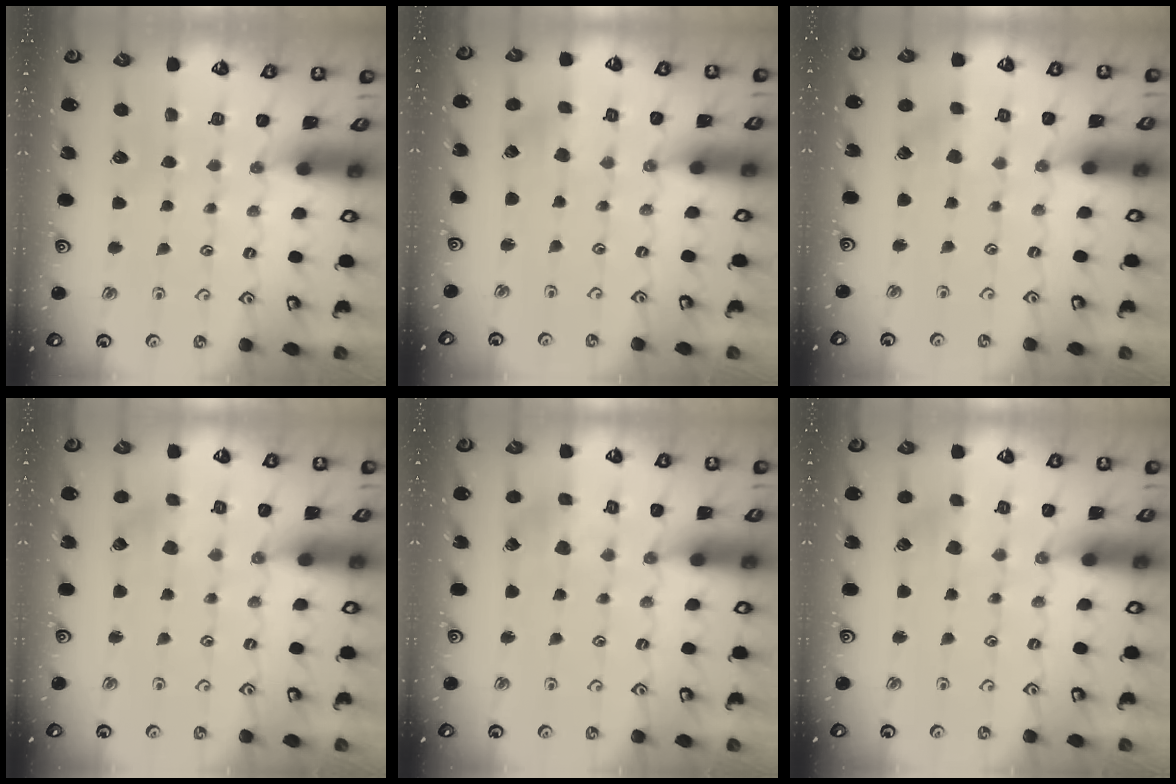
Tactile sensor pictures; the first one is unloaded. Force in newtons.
{"total": 0.5, "press": 0.5, "slide": 0.1}
{"total": 2.8, "press": 2.8, "slide": 0.1}
{"total": 2.3, "press": 2.3, "slide": 0.3}
{"total": 2.7, "press": 2.7, "slide": 0.3}
{"total": 2.4, "press": 2.4, "slide": 0.3}